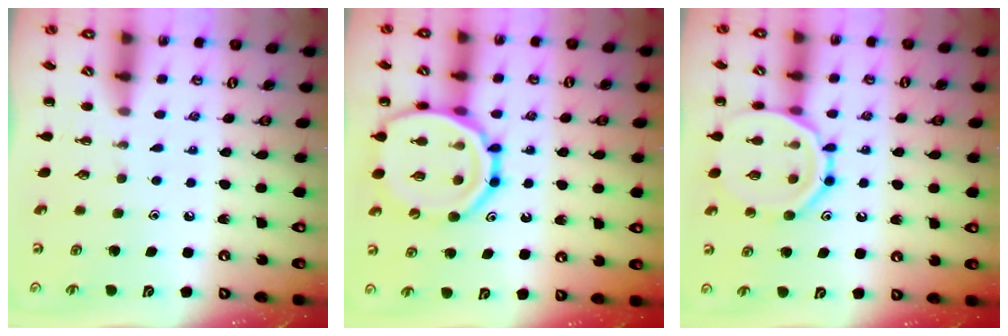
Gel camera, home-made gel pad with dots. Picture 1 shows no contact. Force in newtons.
{"total": 19.8, "press": 19.6, "slide": 3.1}
{"total": 14.5, "press": 14.5, "slide": 1.3}